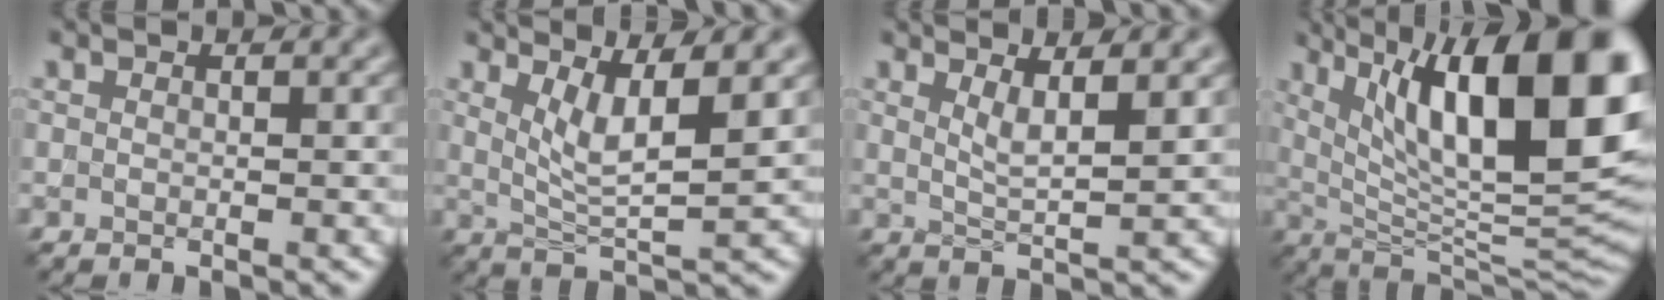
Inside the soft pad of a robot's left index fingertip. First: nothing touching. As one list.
[{"total": 4.4, "force": [2.0, 0.9, 3.8], "torque": [-0.069, -0.009, 0.041]}, {"total": 2.7, "force": [1.6, 0.6, 2.1], "torque": [-0.030, -0.007, 0.029]}, {"total": 17.3, "force": [5.9, 5.7, 15.2], "torque": [-0.219, 0.008, 0.107]}]